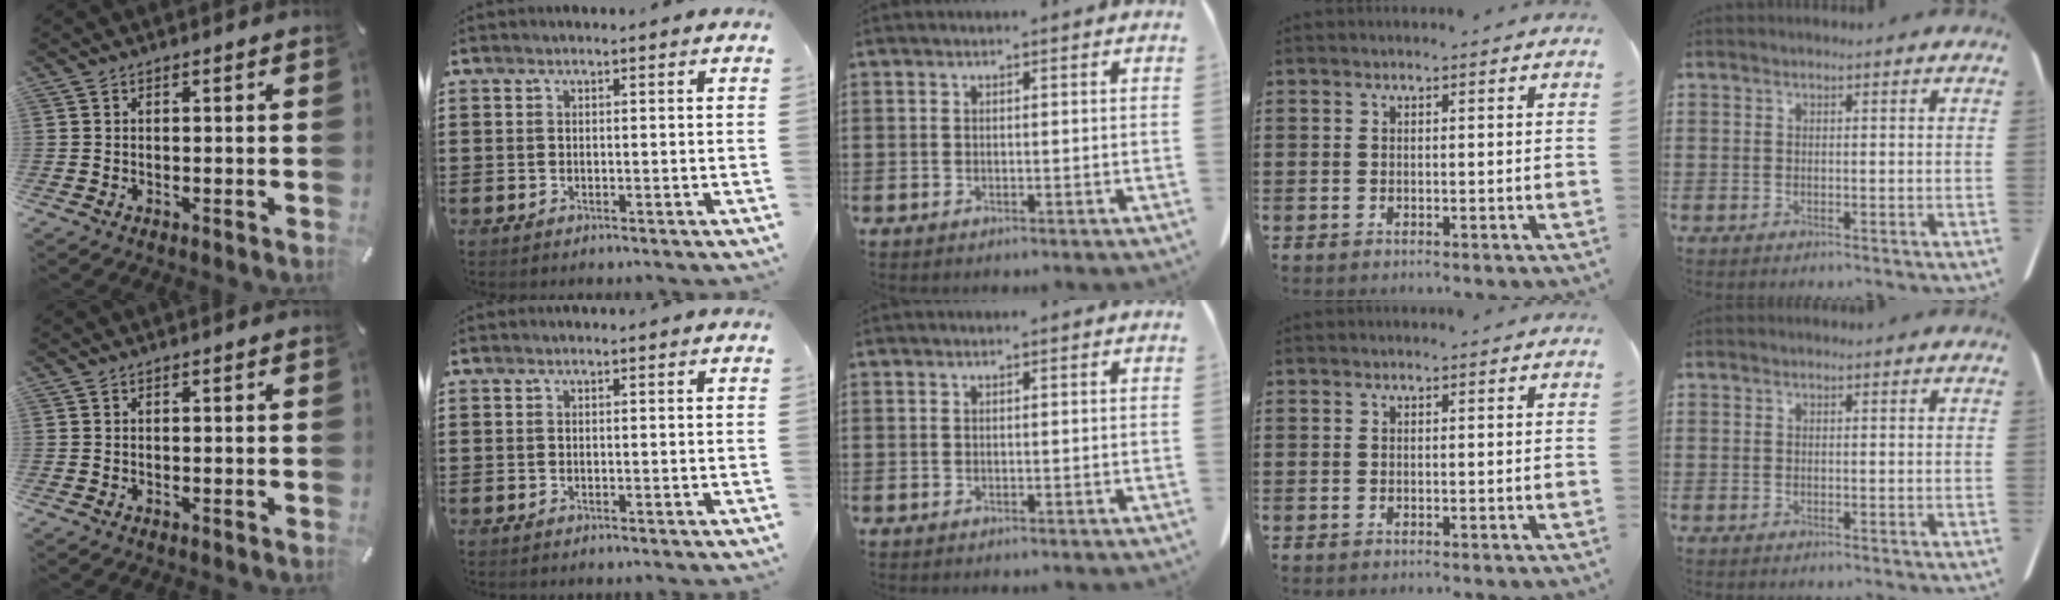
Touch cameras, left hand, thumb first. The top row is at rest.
{}